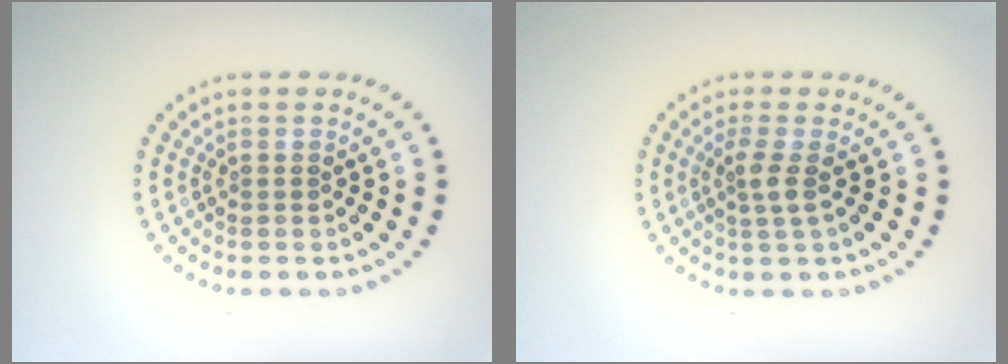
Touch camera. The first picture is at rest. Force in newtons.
{"total": 1.9, "press": 1.5, "slide": 1.2}